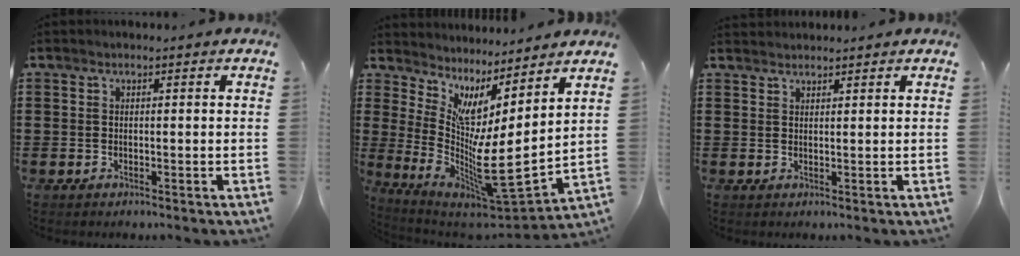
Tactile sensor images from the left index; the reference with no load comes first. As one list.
[{"total": 7.0, "force": [-0.6, 0.6, 7.0], "torque": [-0.139, -0.050, -0.019]}, {"total": 1.4, "force": [1.4, 0.1, 0.0], "torque": [-0.002, 0.001, 0.027]}]